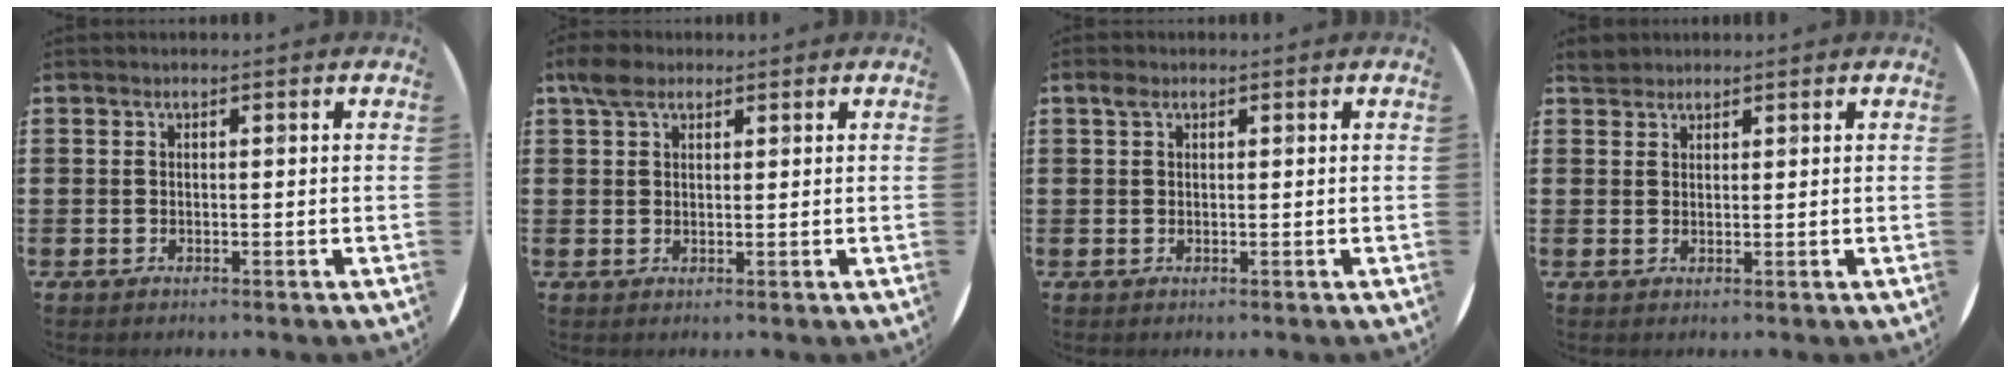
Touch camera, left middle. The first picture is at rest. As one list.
[{"total": 3.0, "force": [2.2, 1.6, 1.2], "torque": [-0.021, 0.005, 0.040]}, {"total": 1.1, "force": [0.6, 0.7, 0.5], "torque": [-0.005, 0.001, 0.010]}, {"total": 1.8, "force": [1.7, 0.6, 0.0], "torque": [0.004, 0.001, 0.032]}]